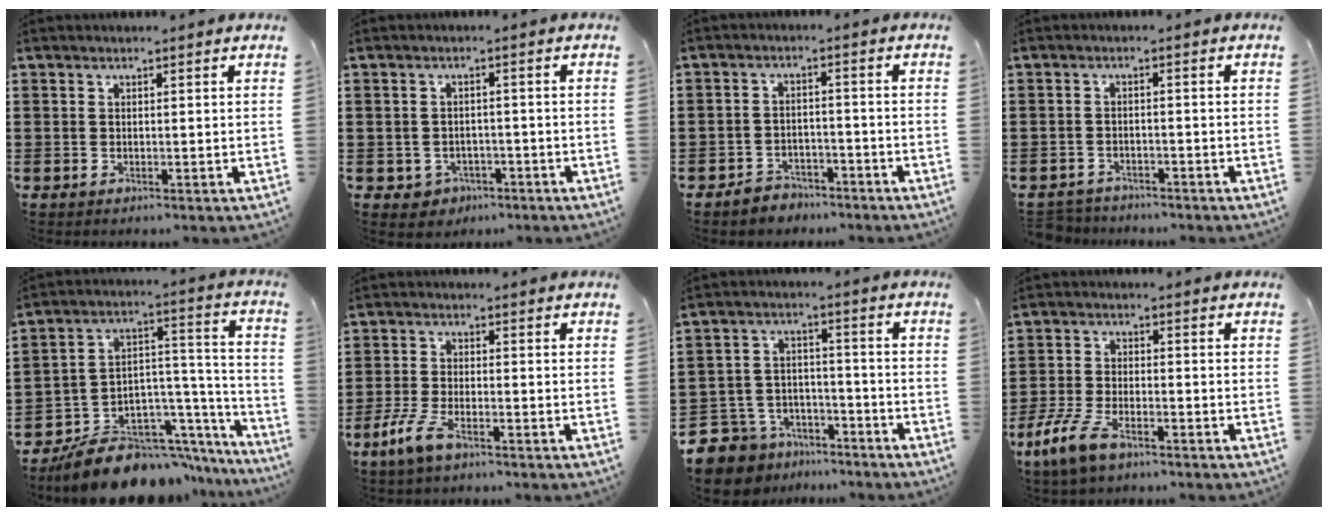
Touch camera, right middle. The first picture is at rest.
{"total": 2.0, "force": [-1.5, 1.4, 0.1], "torque": [-0.011, 0.001, -0.034]}
{"total": 3.3, "force": [-3.1, 1.1, -0.2], "torque": [-0.004, 0.005, -0.067]}
{"total": 2.5, "force": [-2.5, 0.5, -0.3], "torque": [-0.003, 0.000, -0.056]}
{"total": 11.3, "force": [-9.7, 4.5, 3.5], "torque": [-0.052, 0.034, -0.174]}
{"total": 5.3, "force": [-3.3, 1.5, 3.8], "torque": [-0.094, -0.006, -0.069]}
{"total": 8.0, "force": [-7.6, 2.6, 0.2], "torque": [-0.040, 0.012, -0.160]}
{"total": 6.7, "force": [-4.6, 2.3, 4.2], "torque": [-0.108, -0.008, -0.094]}